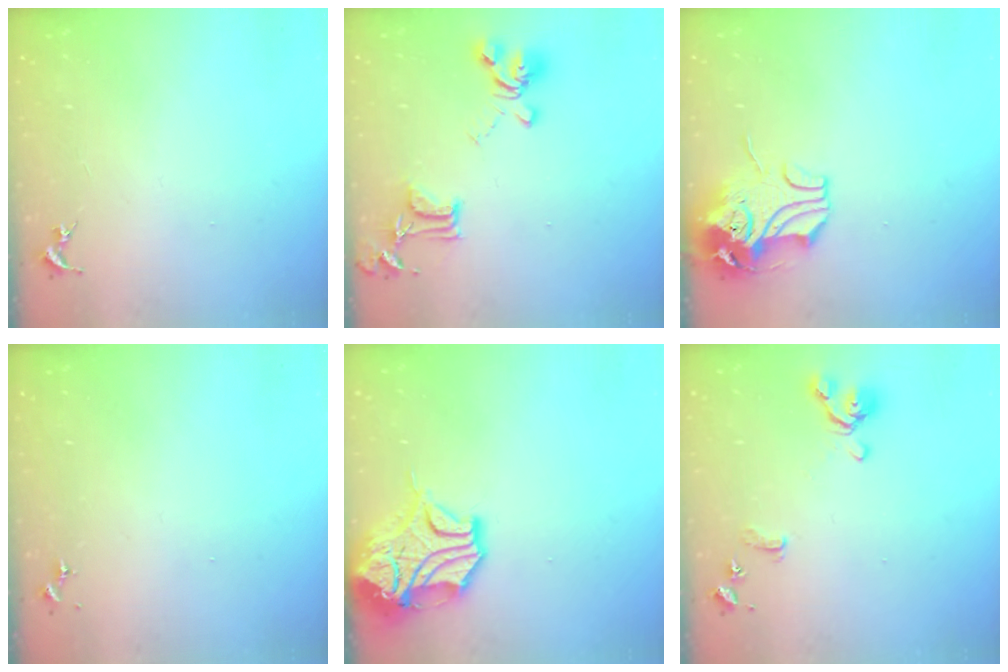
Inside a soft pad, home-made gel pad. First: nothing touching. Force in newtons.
{"total": 15.9, "press": 15.9, "slide": 1.0}
{"total": 10.6, "press": 10.5, "slide": 1.9}
{"total": 0.0}
{"total": 15.8, "press": 15.6, "slide": 2.5}
{"total": 11.3, "press": 11.2, "slide": 1.3}